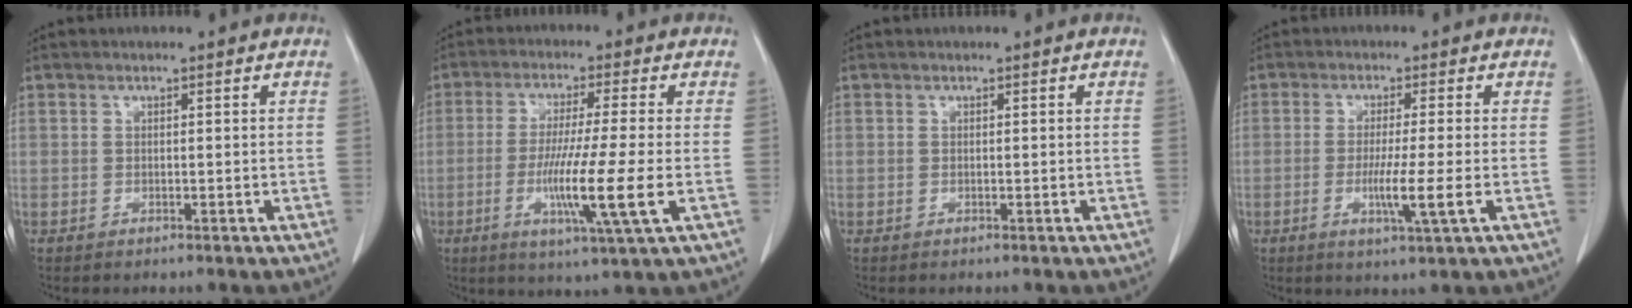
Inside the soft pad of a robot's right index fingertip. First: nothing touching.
{"total": 11.1, "force": [-2.8, -1.0, 10.8], "torque": [-0.200, -0.028, -0.055]}
{"total": 0.0}
{"total": 6.0, "force": [-1.5, -0.7, 5.8], "torque": [-0.106, -0.017, -0.029]}